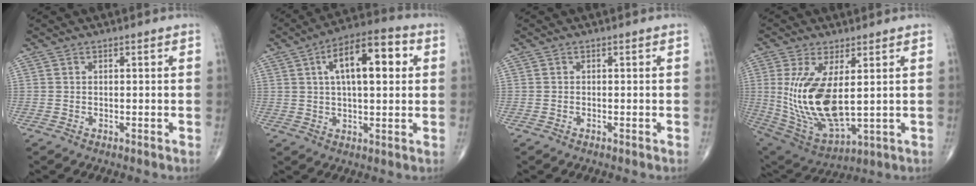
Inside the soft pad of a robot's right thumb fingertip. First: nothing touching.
{"total": 14.0, "force": [3.6, 5.7, 12.3], "torque": [-0.178, 0.016, 0.050]}
{"total": 0.0}
{"total": 16.2, "force": [1.7, 6.8, 14.6], "torque": [-0.295, -0.029, 0.055]}